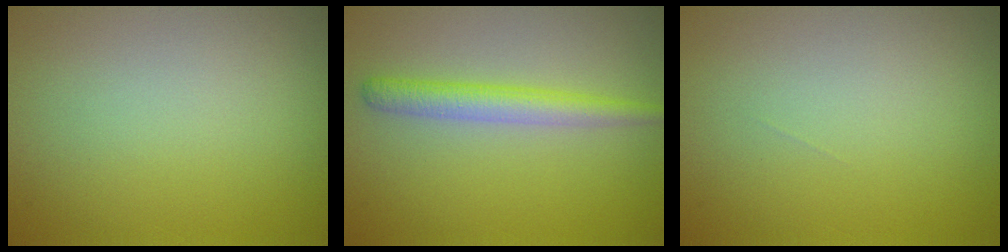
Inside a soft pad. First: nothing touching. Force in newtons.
{"total": 2.7, "press": 2.7, "slide": 0.1}
{"total": 0.0}